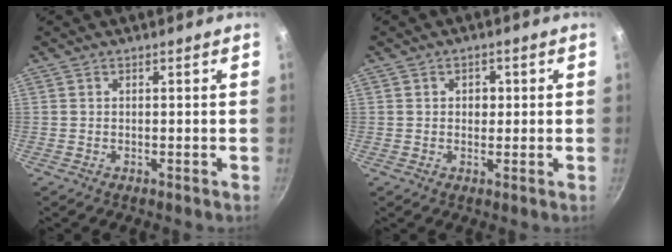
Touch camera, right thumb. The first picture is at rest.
{"total": 2.5, "force": [0.4, 2.1, 1.4], "torque": [-0.006, 0.000, 0.005]}